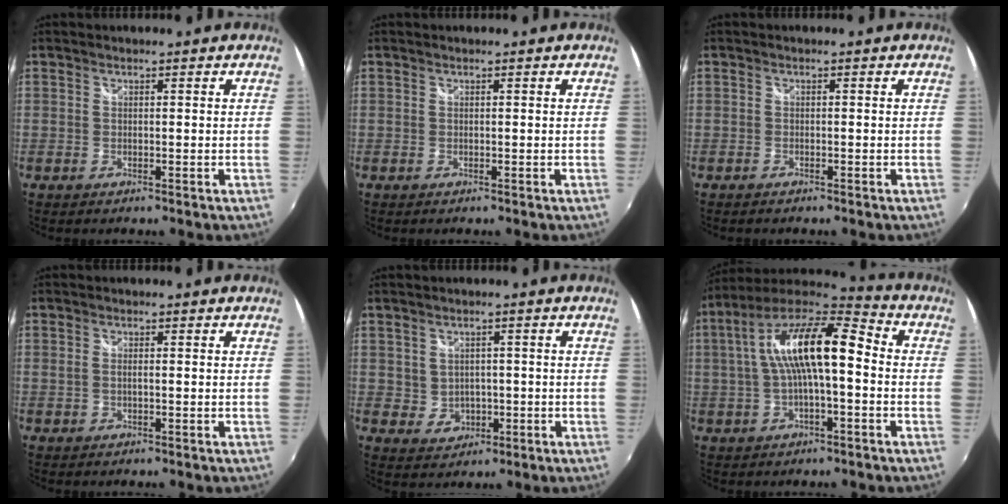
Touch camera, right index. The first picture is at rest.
{"total": 0.0}
{"total": 0.9, "force": [-0.7, 0.3, 0.3], "torque": [-0.008, -0.003, -0.016]}
{"total": 1.1, "force": [-0.1, 0.4, 1.0], "torque": [-0.023, 0.000, -0.002]}
{"total": 4.3, "force": [0.0, 4.1, 1.1], "torque": [-0.025, 0.007, 0.012]}
{"total": 16.1, "force": [0.7, 4.9, 15.3], "torque": [-0.279, 0.024, 0.004]}